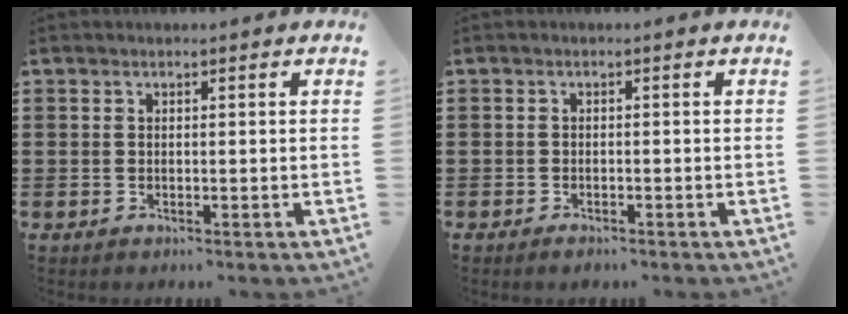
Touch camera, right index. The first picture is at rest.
{"total": 0.8, "force": [-0.7, 0.2, 0.2], "torque": [-0.006, -0.002, -0.014]}